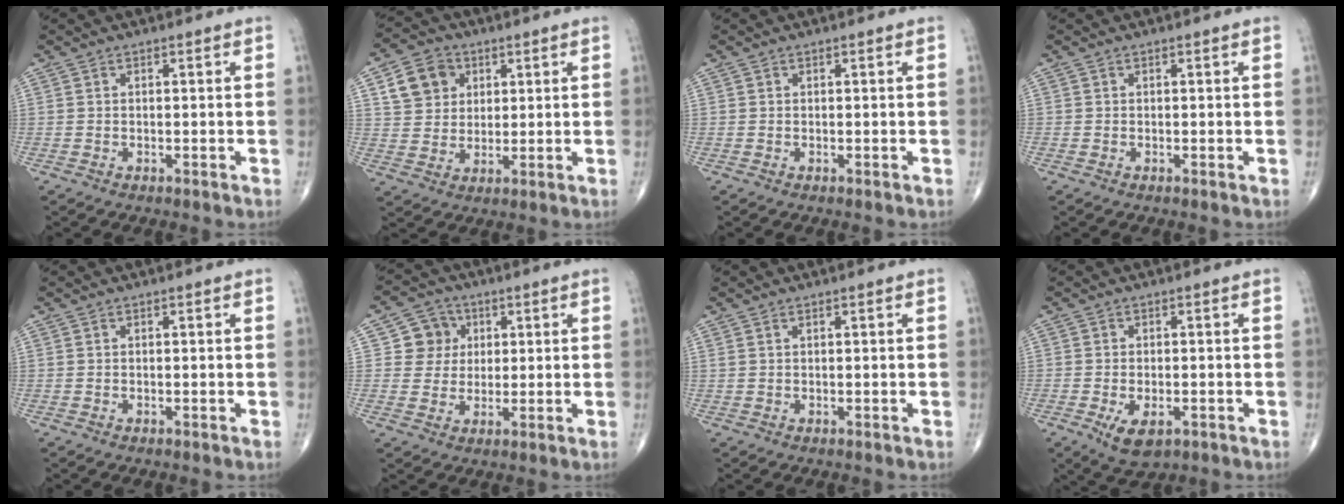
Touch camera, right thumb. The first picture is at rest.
{"total": 8.9, "force": [3.4, 7.4, 3.6], "torque": [-0.037, -0.004, 0.062]}
{"total": 0.0}
{"total": 0.0}
{"total": 0.0}
{"total": 6.7, "force": [1.7, 6.3, 1.4], "torque": [0.013, 0.003, 0.023]}
{"total": 0.5, "force": [0.4, 0.2, 0.3], "torque": [-0.010, 0.007, 0.012]}
{"total": 5.5, "force": [-2.1, 2.9, 4.2], "torque": [-0.070, -0.004, -0.025]}